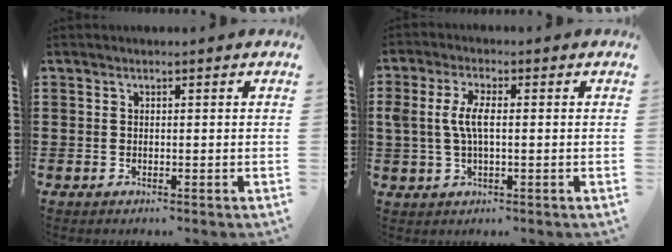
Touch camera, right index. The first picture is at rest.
{"total": 5.0, "force": [0.2, 1.9, 4.6], "torque": [-0.115, -0.005, -0.007]}